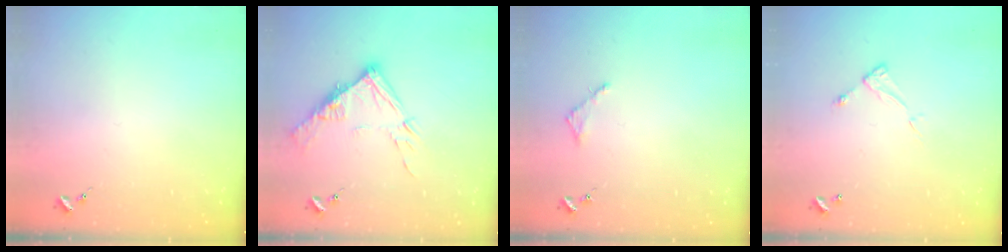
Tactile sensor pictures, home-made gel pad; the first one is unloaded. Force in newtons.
{"total": 13.2, "press": 13.2, "slide": 1.2}
{"total": 2.8, "press": 2.7, "slide": 0.3}
{"total": 4.9, "press": 4.8, "slide": 0.3}